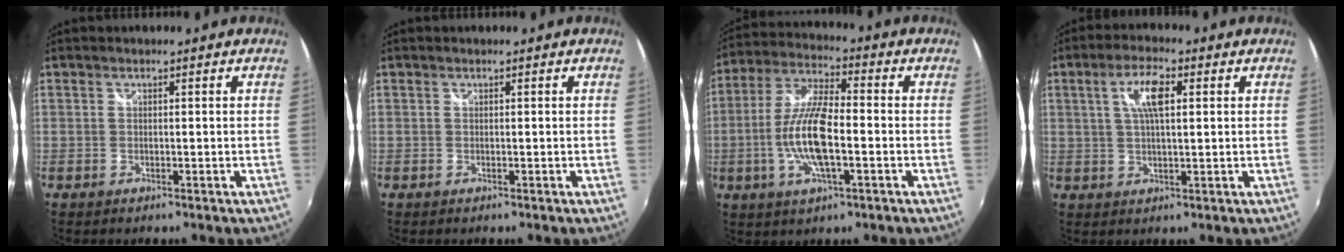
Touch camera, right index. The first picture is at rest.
{"total": 0.0}
{"total": 12.2, "force": [-2.7, 3.3, 11.5], "torque": [-0.236, 0.002, -0.052]}
{"total": 6.5, "force": [1.9, 2.1, 5.9], "torque": [-0.109, 0.010, 0.036]}